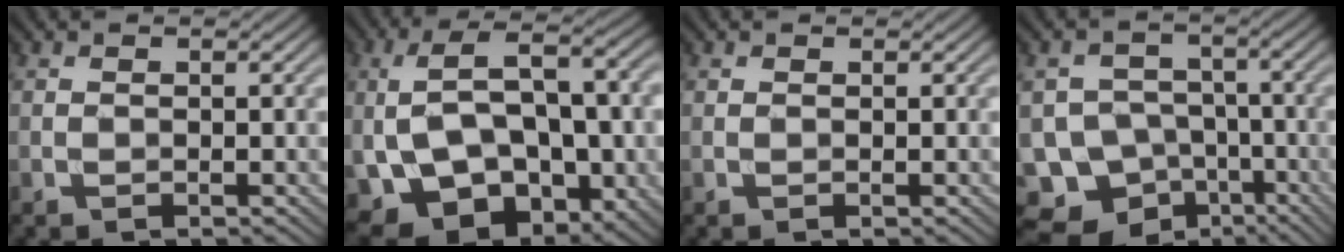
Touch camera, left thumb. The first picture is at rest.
{"total": 15.0, "force": [-1.9, 9.3, 11.7], "torque": [-0.238, -0.016, -0.015]}
{"total": 0.0}
{"total": 12.4, "force": [-7.8, 9.2, 3.1], "torque": [-0.083, -0.026, -0.126]}